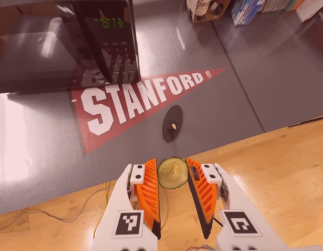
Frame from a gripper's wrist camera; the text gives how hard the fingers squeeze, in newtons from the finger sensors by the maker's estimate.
{"total": 4.7, "left": 4.5, "right": 4.8}